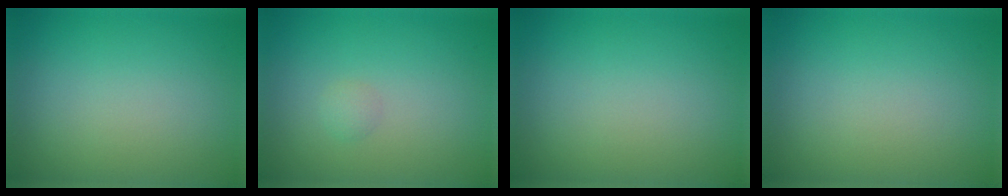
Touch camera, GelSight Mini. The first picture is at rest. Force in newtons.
{"total": 0.7, "press": 0.7, "slide": 0.0}
{"total": 0.0}
{"total": 0.0}